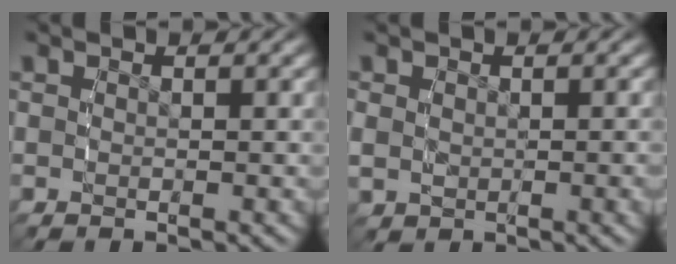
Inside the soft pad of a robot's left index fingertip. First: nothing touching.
{"total": 2.0, "force": [-0.2, 1.7, 1.1], "torque": [-0.031, -0.010, 0.005]}